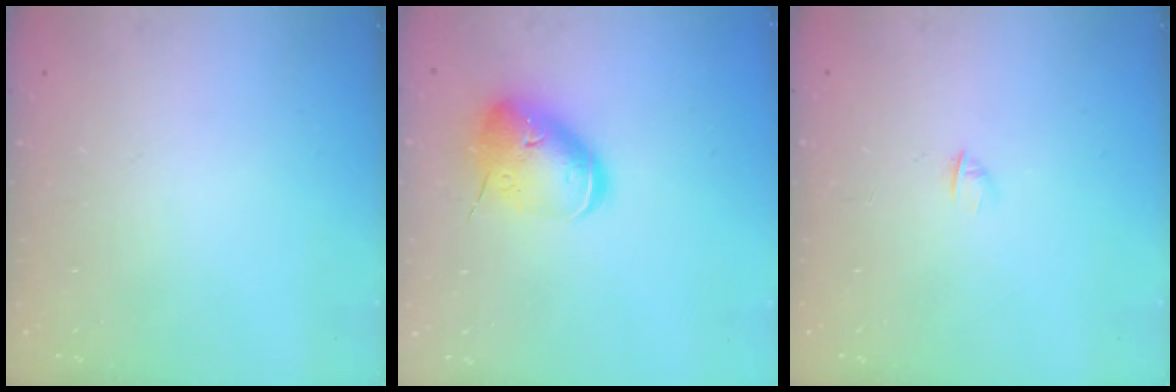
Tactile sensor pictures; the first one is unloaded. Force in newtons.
{"total": 14.1, "press": 14.0, "slide": 2.0}
{"total": 1.9, "press": 1.8, "slide": 0.5}